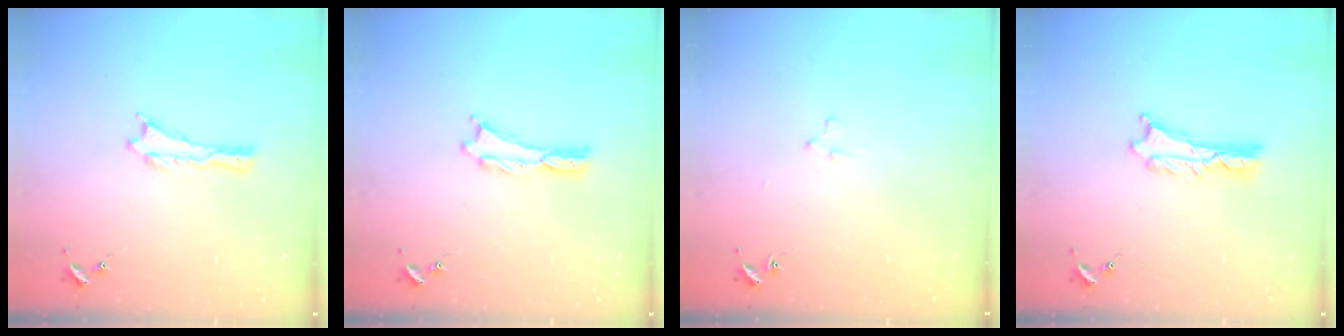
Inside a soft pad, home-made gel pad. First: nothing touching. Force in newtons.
{"total": 0.0}
{"total": 2.2, "press": 2.2, "slide": 0.2}
{"total": 0.7, "press": 0.7, "slide": 0.1}